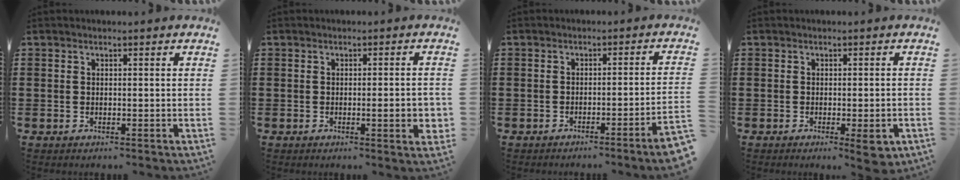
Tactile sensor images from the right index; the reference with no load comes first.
{"total": 4.1, "force": [-0.7, 0.6, 4.0], "torque": [-0.055, -0.009, -0.012]}
{"total": 2.8, "force": [-2.2, -0.5, 1.7], "torque": [-0.029, -0.009, -0.044]}
{"total": 3.1, "force": [-1.4, 0.5, 2.7], "torque": [-0.042, -0.004, -0.020]}